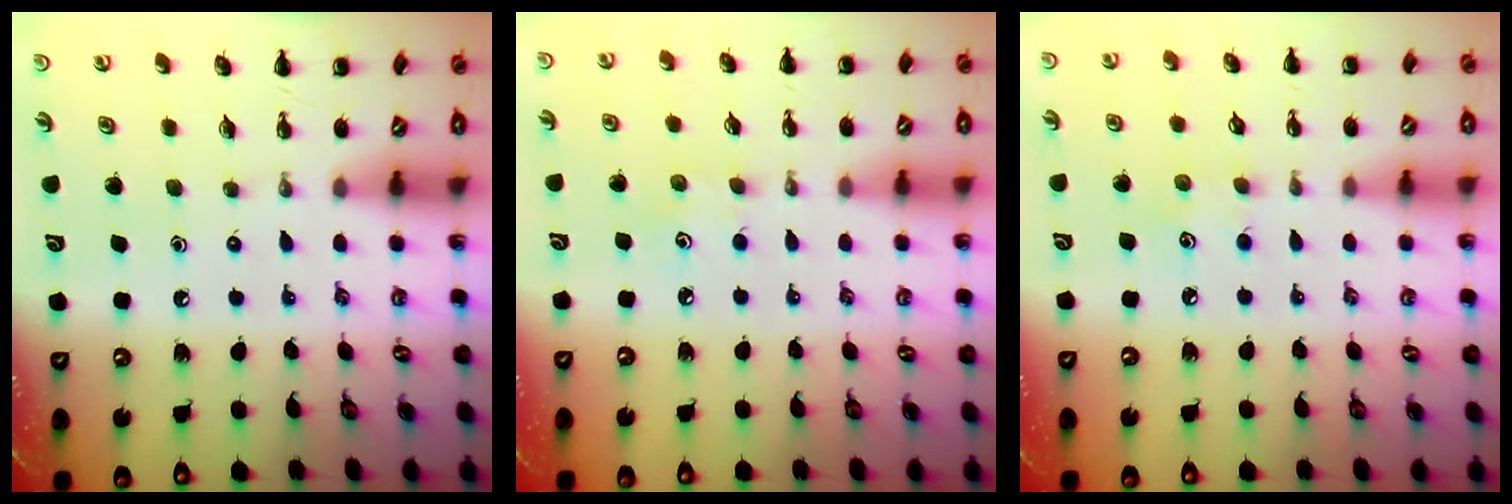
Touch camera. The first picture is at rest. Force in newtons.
{"total": 3.5, "press": 3.4, "slide": 0.8}
{"total": 4.3, "press": 4.2, "slide": 1.0}